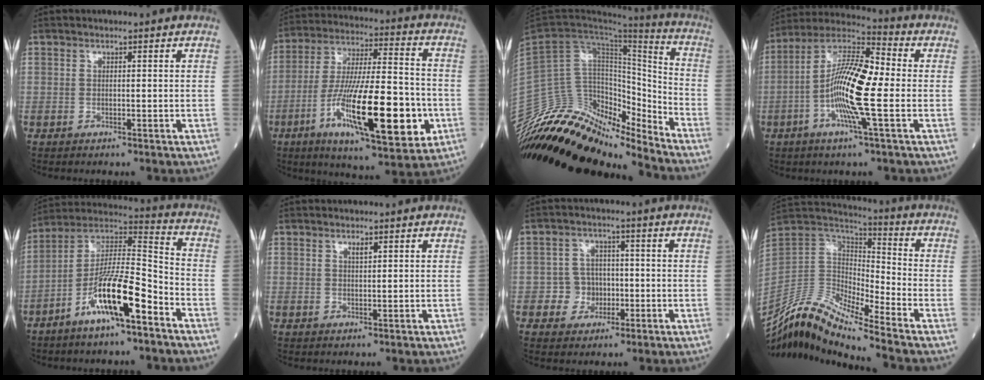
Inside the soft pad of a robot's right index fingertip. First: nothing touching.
{"total": 21.8, "force": [-6.8, 4.2, 20.3], "torque": [-0.353, -0.019, -0.108]}
{"total": 18.4, "force": [-17.7, 2.5, 4.6], "torque": [-0.079, 0.082, -0.303]}
{"total": 13.9, "force": [-2.1, 1.5, 13.7], "torque": [-0.261, 0.010, -0.051]}
{"total": 14.1, "force": [-7.3, 2.0, 11.9], "torque": [-0.222, 0.005, -0.133]}
{"total": 1.1, "force": [0.7, 0.2, 0.8], "torque": [-0.016, -0.002, 0.013]}
{"total": 4.4, "force": [-1.1, 4.2, 0.7], "torque": [-0.006, 0.012, -0.018]}
{"total": 13.3, "force": [-11.9, 0.5, 6.1], "torque": [-0.122, 0.036, -0.226]}